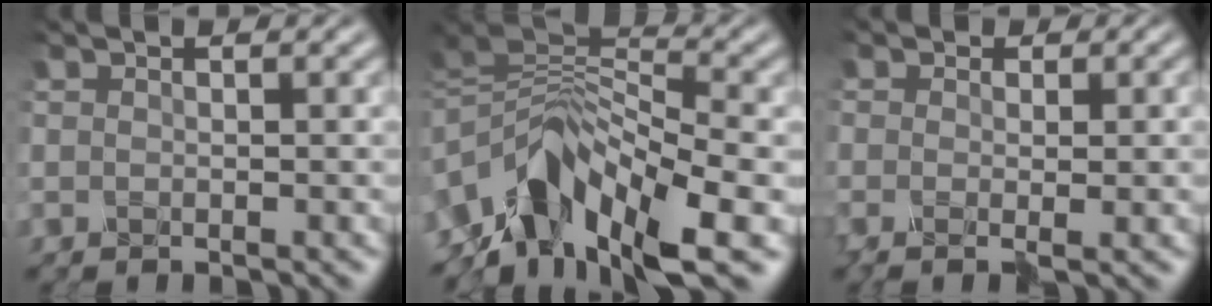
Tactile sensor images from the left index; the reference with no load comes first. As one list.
[{"total": 8.4, "force": [-4.8, 4.2, 5.5], "torque": [-0.100, 0.017, -0.101]}, {"total": 1.4, "force": [-0.4, 0.5, 1.2], "torque": [-0.021, -0.003, -0.010]}]